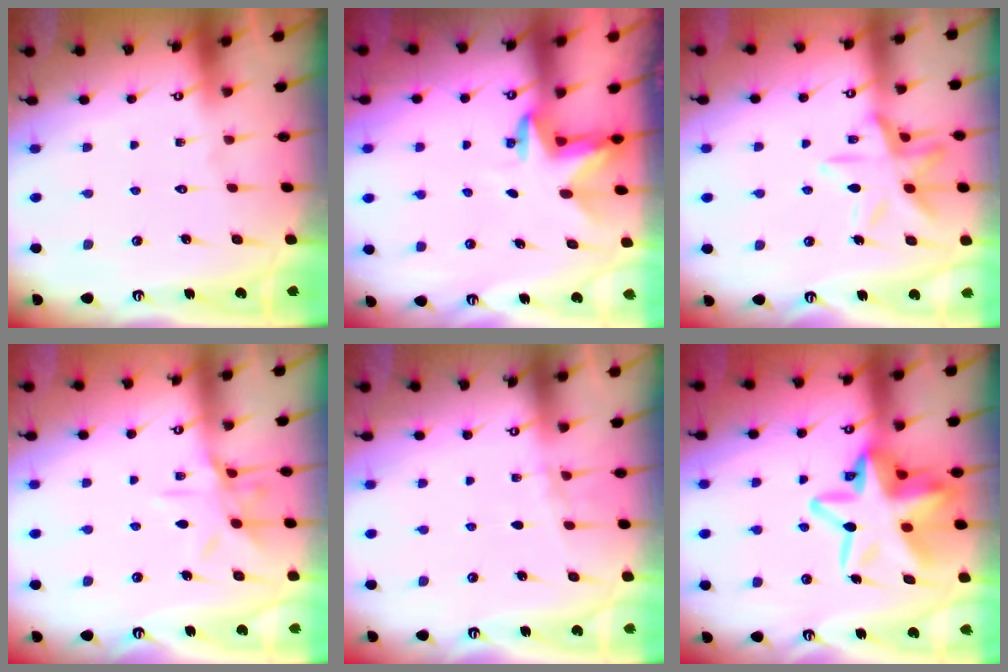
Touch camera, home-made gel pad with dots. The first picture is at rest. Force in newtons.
{"total": 3.2, "press": 3.1, "slide": 0.8}
{"total": 12.8, "press": 12.7, "slide": 1.0}
{"total": 9.6, "press": 9.6, "slide": 0.6}
{"total": 4.0, "press": 3.8, "slide": 1.4}
{"total": 19.1, "press": 18.7, "slide": 3.4}